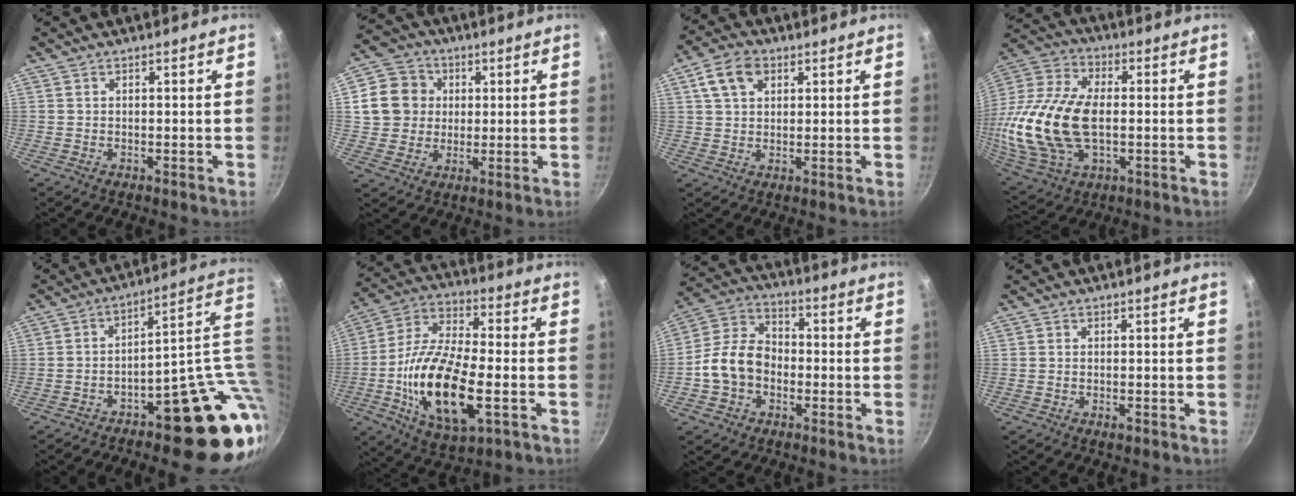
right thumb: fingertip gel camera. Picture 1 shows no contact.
{"total": 10.6, "force": [2.5, 9.6, 3.7], "torque": [-0.037, 0.012, 0.040]}
{"total": 7.6, "force": [3.1, 5.1, 4.6], "torque": [-0.073, 0.006, 0.052]}
{"total": 23.1, "force": [-0.8, 14.2, 18.2], "torque": [-0.379, 0.014, -0.013]}
{"total": 18.6, "force": [-1.5, 7.8, 16.9], "torque": [-0.152, 0.014, -0.012]}
{"total": 20.5, "force": [-4.6, 8.8, 18.0], "torque": [-0.340, 0.015, -0.093]}
{"total": 11.5, "force": [-2.8, 8.7, 6.9], "torque": [-0.098, 0.039, -0.069]}
{"total": 1.2, "force": [-0.7, 0.5, 0.8], "torque": [-0.018, 0.004, -0.015]}